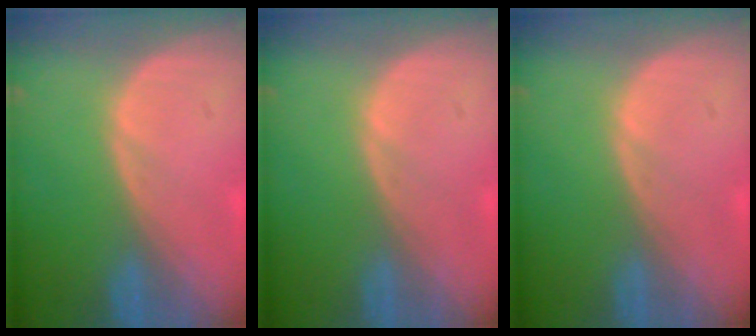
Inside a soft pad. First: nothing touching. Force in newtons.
{"total": 0.0}
{"total": 0.0}